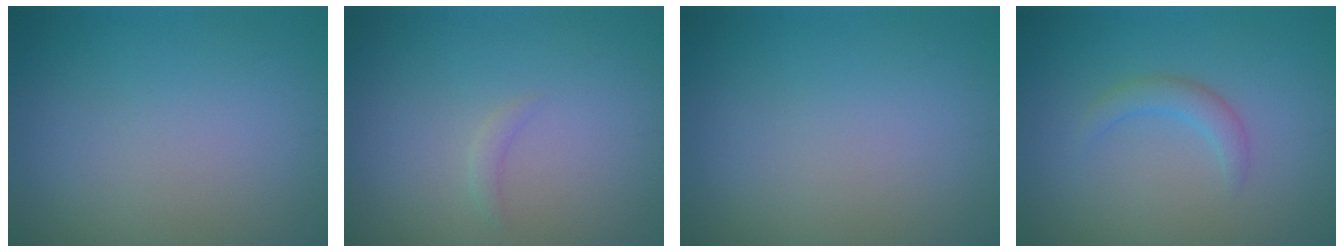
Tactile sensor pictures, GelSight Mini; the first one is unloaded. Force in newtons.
{"total": 0.8, "press": 0.7, "slide": 0.2}
{"total": 0.0}
{"total": 1.7, "press": 1.7, "slide": 0.3}